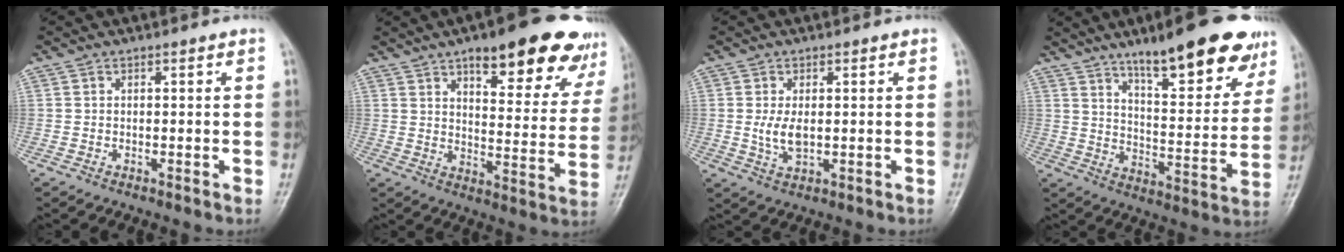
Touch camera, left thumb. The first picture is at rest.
{"total": 21.8, "force": [13.9, 7.3, 15.2], "torque": [-0.153, -0.045, 0.183]}
{"total": 4.2, "force": [0.2, 2.1, 3.6], "torque": [-0.072, -0.011, 0.008]}
{"total": 21.4, "force": [14.2, 5.8, 14.8], "torque": [-0.166, -0.062, 0.212]}